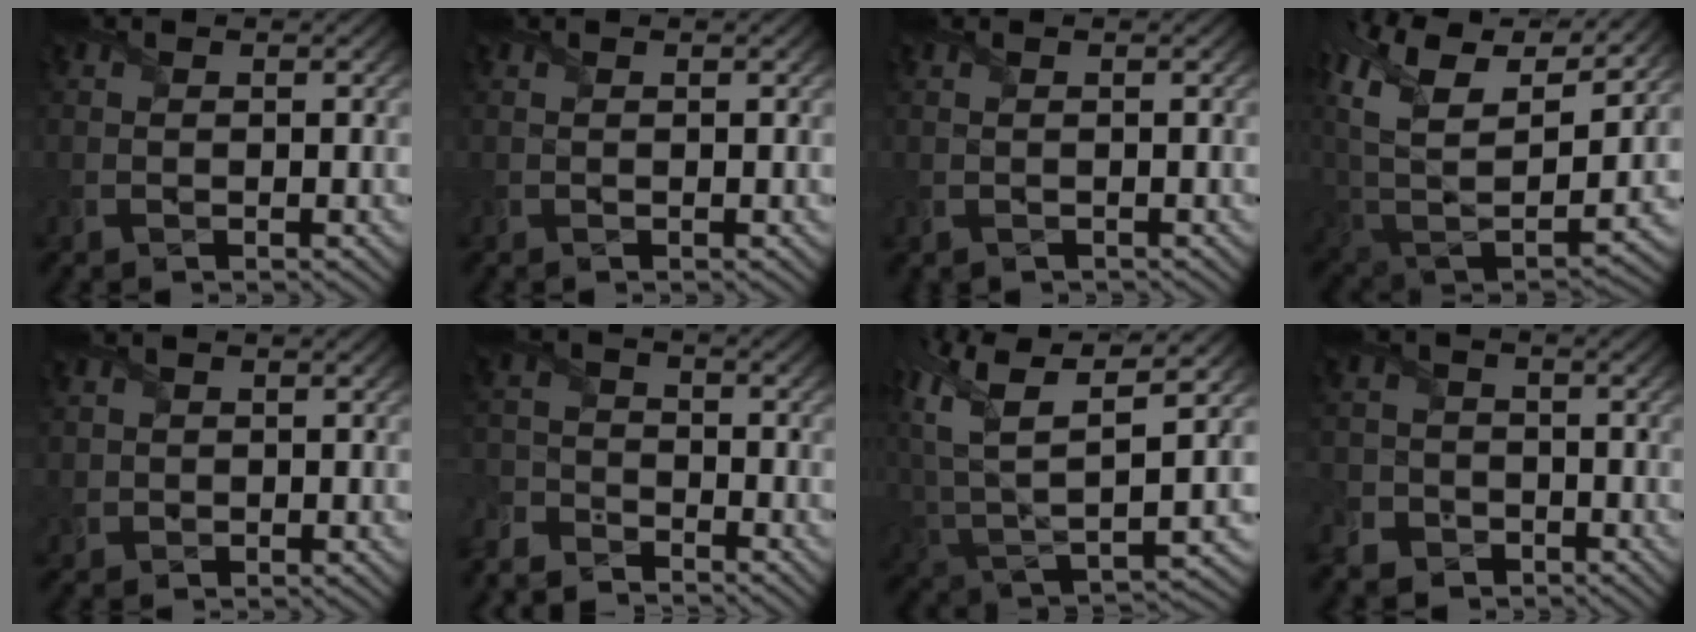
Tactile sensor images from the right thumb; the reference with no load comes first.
{"total": 0.0}
{"total": 0.0}
{"total": 17.5, "force": [9.4, 9.3, 11.4], "torque": [-0.254, 0.014, 0.173]}
{"total": 1.4, "force": [0.2, 1.4, -0.1], "torque": [-0.006, -0.006, 0.002]}
{"total": 6.4, "force": [-5.9, 2.1, 1.2], "torque": [-0.039, -0.008, -0.133]}
{"total": 14.9, "force": [5.7, 7.6, 11.5], "torque": [-0.270, 0.000, 0.119]}
{"total": 6.8, "force": [-4.3, 5.2, 1.0], "torque": [-0.041, -0.022, -0.095]}